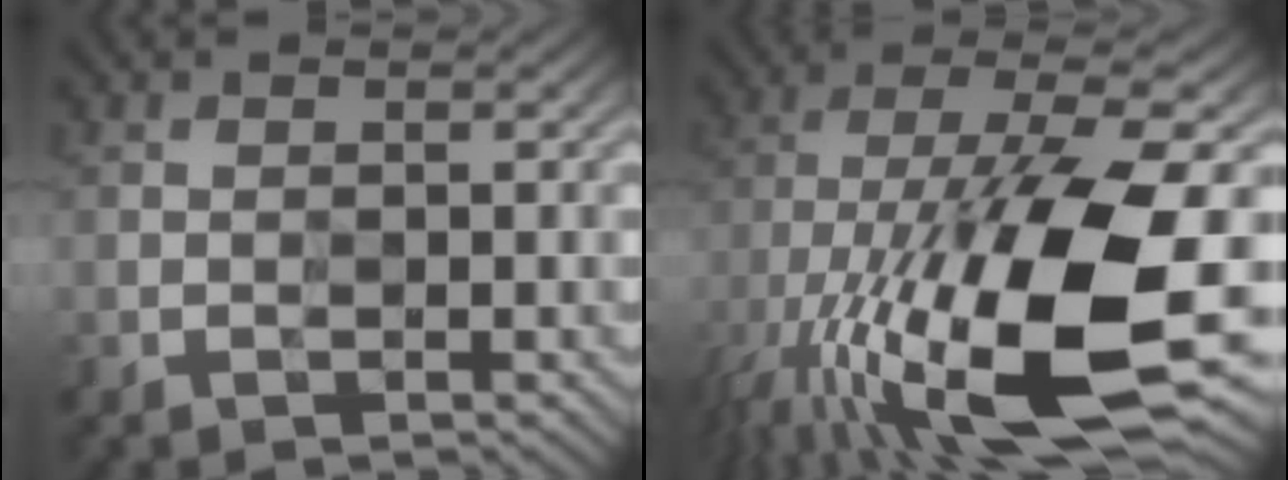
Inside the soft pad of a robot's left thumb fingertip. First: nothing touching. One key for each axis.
{"total": 17.4, "fx": -7.1, "fy": 5.9, "fz": 14.8, "tx": -0.269, "ty": 0.003, "tz": -0.134}